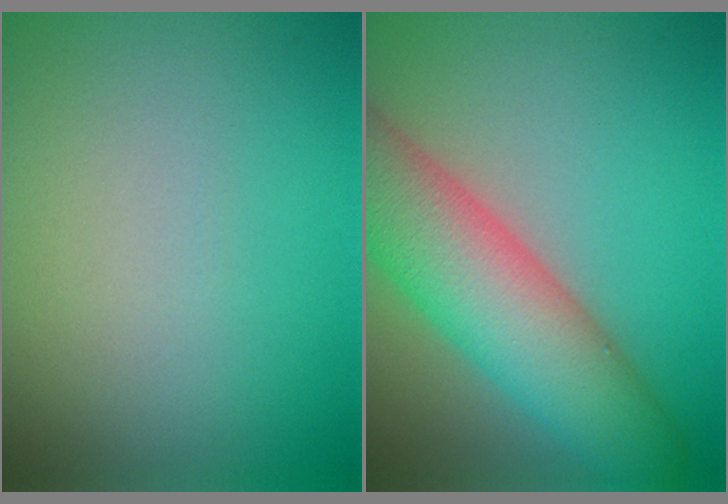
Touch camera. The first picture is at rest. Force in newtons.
{"total": 9.7, "press": 9.7, "slide": 0.4}